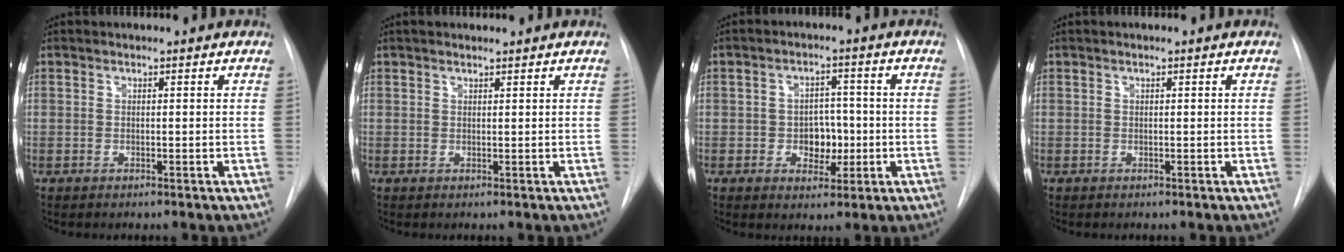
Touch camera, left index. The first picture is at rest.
{"total": 1.6, "force": [1.4, 0.3, 0.7], "torque": [-0.011, 0.016, 0.022]}
{"total": 5.1, "force": [-1.0, 3.7, 3.4], "torque": [-0.042, 0.010, -0.010]}
{"total": 0.0}